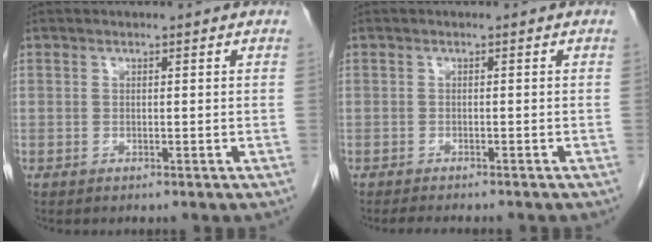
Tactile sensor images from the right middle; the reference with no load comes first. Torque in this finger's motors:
{"motor_torque": [0.02, 0.05, 0.00, 0.00]}